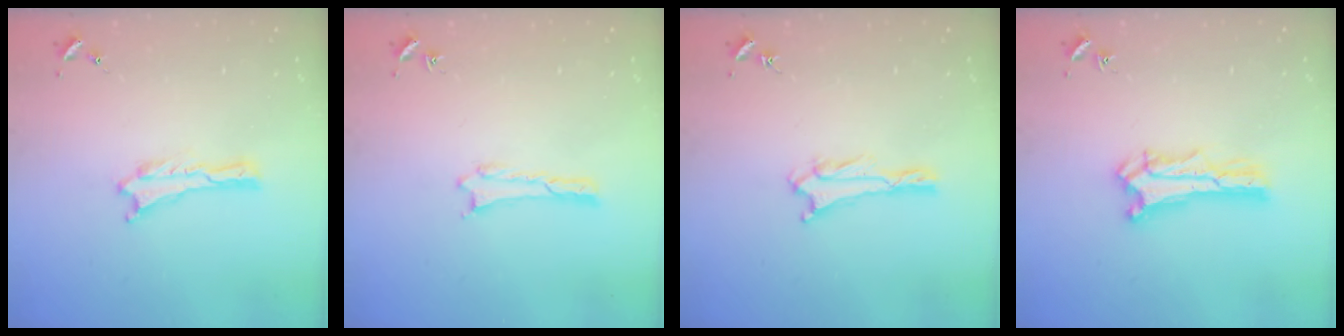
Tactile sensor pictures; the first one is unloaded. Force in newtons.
{"total": 0.0}
{"total": 0.7, "press": 0.7, "slide": 0.1}
{"total": 1.4, "press": 1.4, "slide": 0.2}